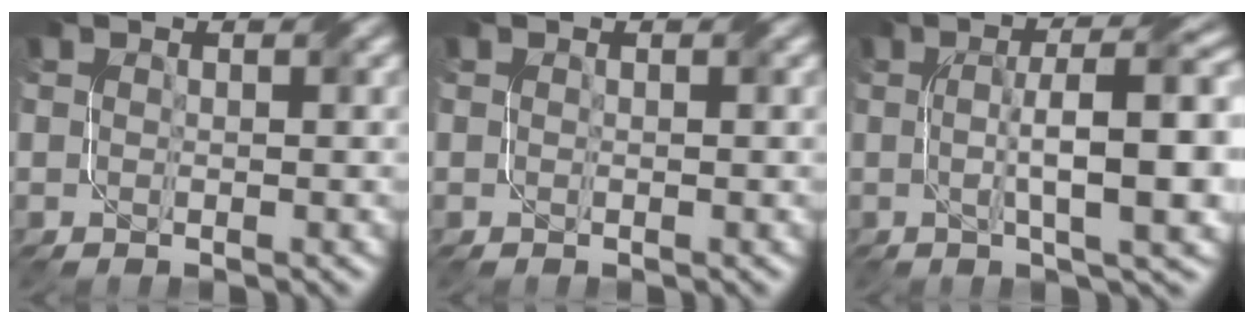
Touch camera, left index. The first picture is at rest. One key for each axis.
{"total": 0.0}
{"total": 9.9, "fx": 0.8, "fy": 2.2, "fz": 9.6, "tx": -0.132, "ty": 0.017, "tz": 0.009}